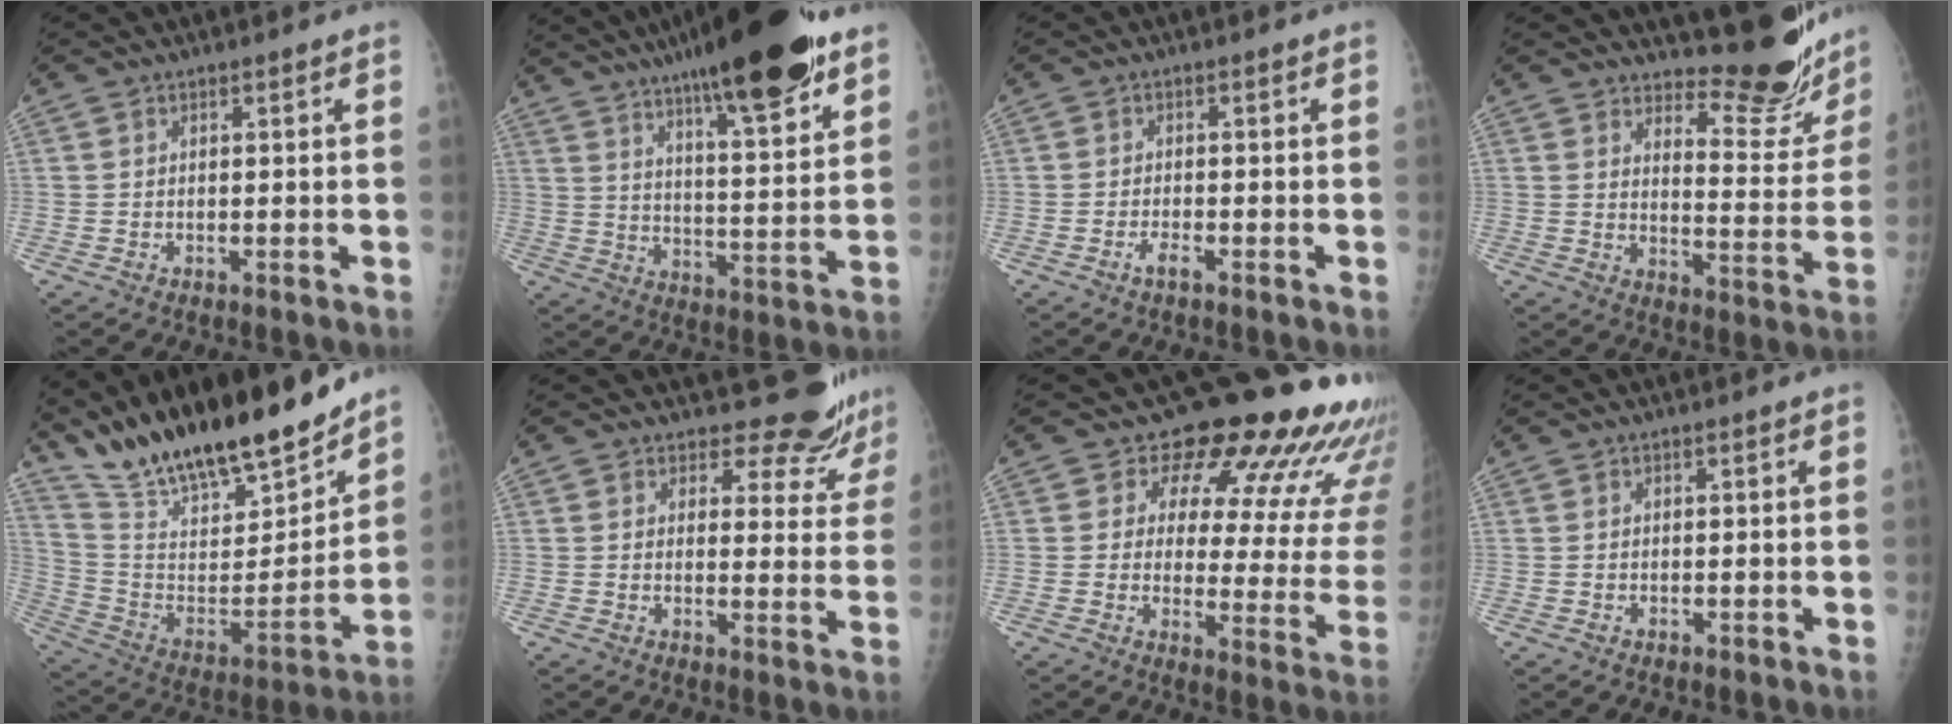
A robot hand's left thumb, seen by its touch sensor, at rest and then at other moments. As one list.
[{"total": 23.5, "force": [15.9, 4.5, 16.8], "torque": [-0.244, -0.055, 0.245]}, {"total": 1.8, "force": [-1.2, 0.5, 1.2], "torque": [-0.028, 0.001, -0.026]}, {"total": 14.2, "force": [13.4, 3.0, 3.5], "torque": [-0.013, -0.146, 0.169]}, {"total": 26.0, "force": [21.9, 6.9, 12.1], "torque": [-0.183, -0.094, 0.372]}, {"total": 9.9, "force": [9.4, 3.2, 0.6], "torque": [0.035, -0.076, 0.092]}, {"total": 20.8, "force": [14.5, 9.0, 11.9], "torque": [-0.099, -0.080, 0.160]}, {"total": 0.0}]